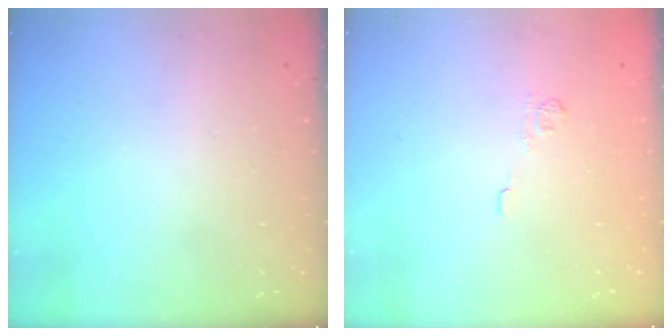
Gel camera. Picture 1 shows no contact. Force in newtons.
{"total": 5.4, "press": 5.2, "slide": 1.4}